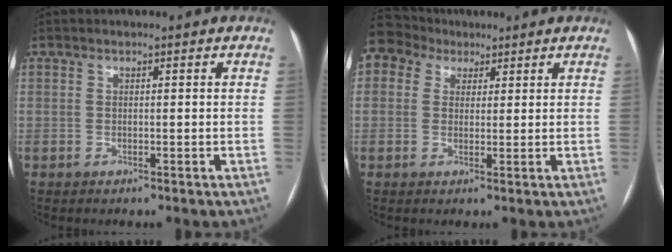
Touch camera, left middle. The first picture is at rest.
{"total": 5.5, "force": [3.8, 3.9, 0.6], "torque": [-0.015, 0.032, 0.074]}